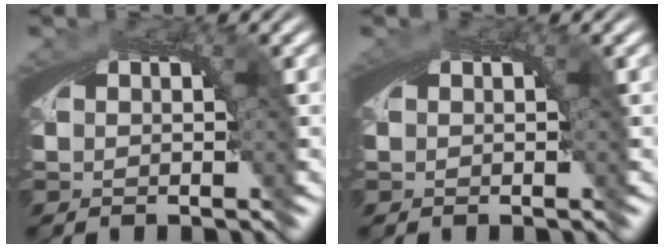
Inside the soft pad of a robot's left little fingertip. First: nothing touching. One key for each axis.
{"total": 0.6, "fx": 0.2, "fy": 0.2, "fz": 0.6, "tx": -0.011, "ty": 0.000, "tz": 0.003}